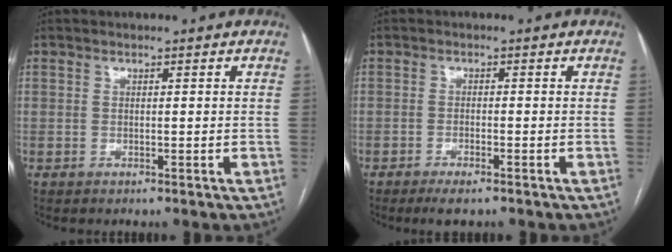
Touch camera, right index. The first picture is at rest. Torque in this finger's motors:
{"motor_torque": [0.30, -0.08, 0.12, 0.02]}